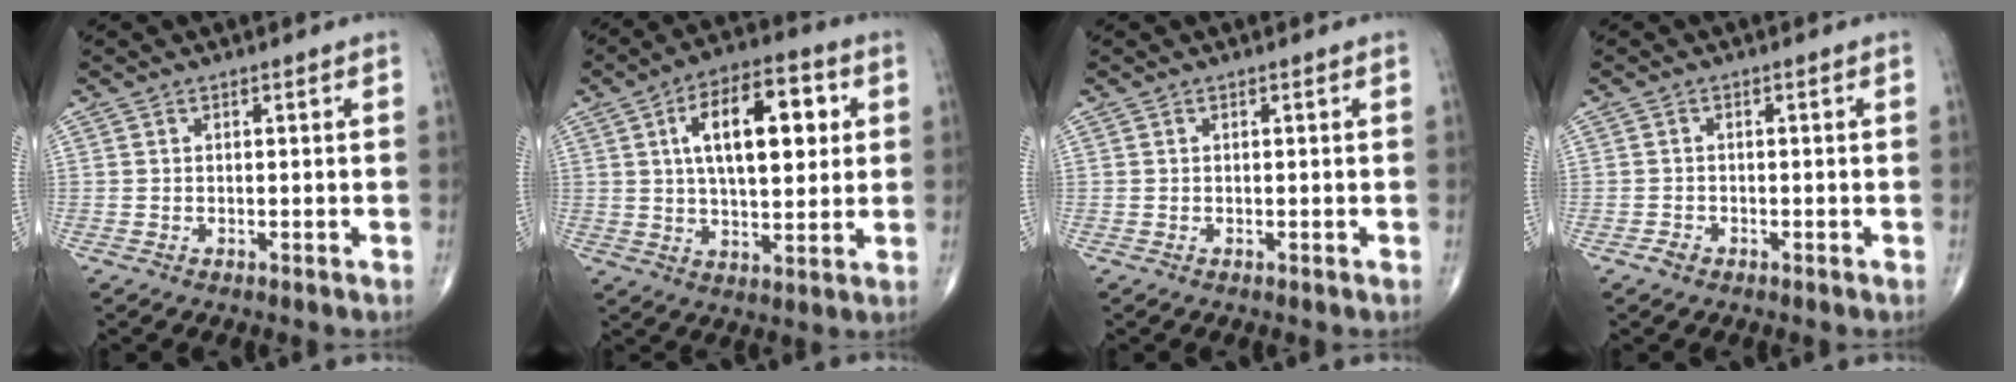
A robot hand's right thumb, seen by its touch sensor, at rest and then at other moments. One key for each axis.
{"total": 16.1, "fx": 4.0, "fy": 7.6, "fz": 13.7, "tx": -0.195, "ty": 0.006, "tz": 0.063}
{"total": 0.0}
{"total": 1.3, "fx": -0.9, "fy": 0.9, "fz": 0.4, "tx": -0.008, "ty": 0.005, "tz": -0.018}